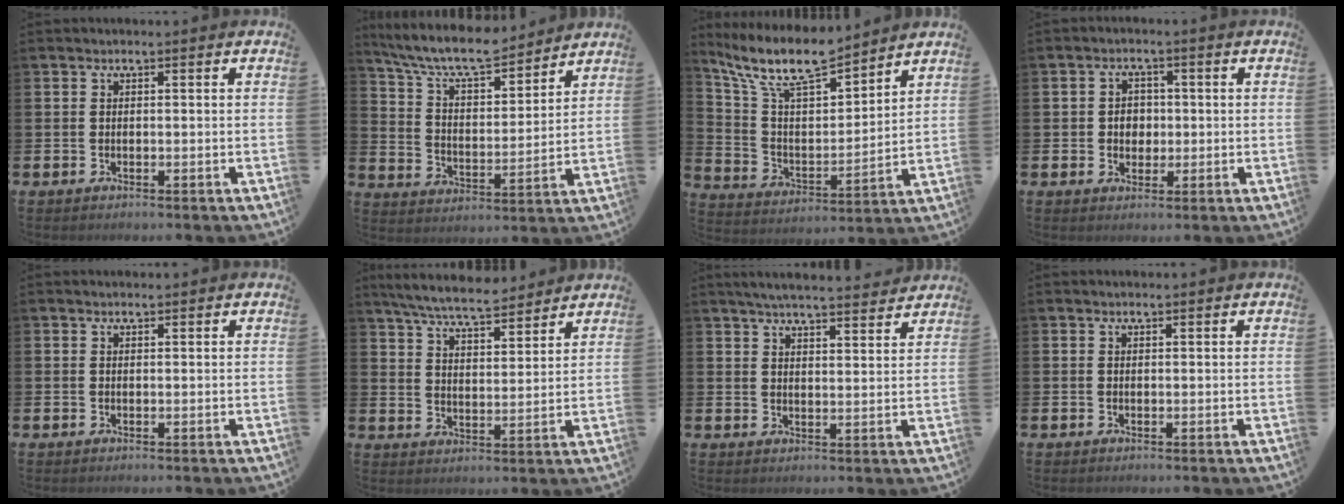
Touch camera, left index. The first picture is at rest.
{"total": 8.9, "force": [8.2, 1.7, 2.9], "torque": [-0.090, -0.052, 0.143]}
{"total": 11.2, "force": [9.7, 2.6, 4.9], "torque": [-0.130, -0.054, 0.171]}
{"total": 3.0, "force": [0.2, 2.7, 1.4], "torque": [-0.017, 0.004, -0.004]}
{"total": 0.7, "force": [0.6, 0.1, 0.1], "torque": [0.008, -0.002, 0.010]}
{"total": 7.6, "force": [7.1, 1.1, 2.4], "torque": [-0.075, -0.031, 0.130]}
{"total": 5.3, "force": [5.2, 0.2, 1.0], "torque": [-0.029, -0.028, 0.092]}
{"total": 0.6, "force": [0.5, 0.1, 0.1], "torque": [0.008, -0.002, 0.008]}